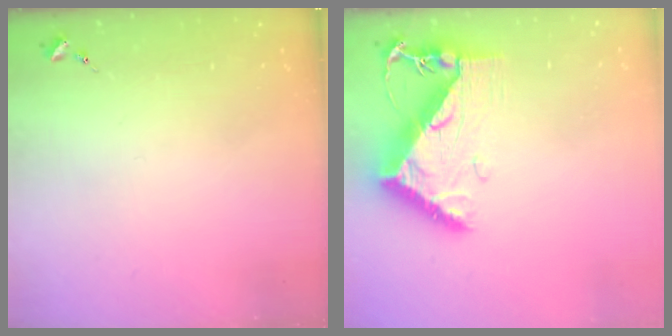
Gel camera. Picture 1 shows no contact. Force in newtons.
{"total": 9.5, "press": 9.4, "slide": 1.0}